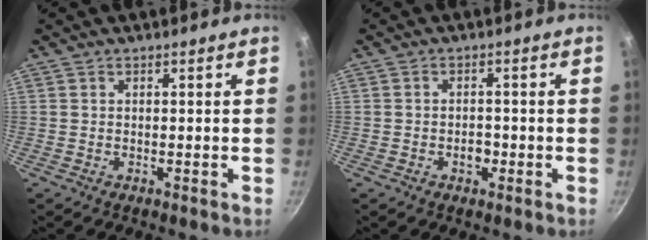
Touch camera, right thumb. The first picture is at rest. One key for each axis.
{"total": 2.4, "fx": -0.9, "fy": 1.7, "fz": 1.5, "tx": -0.010, "ty": 0.012, "tz": -0.014}